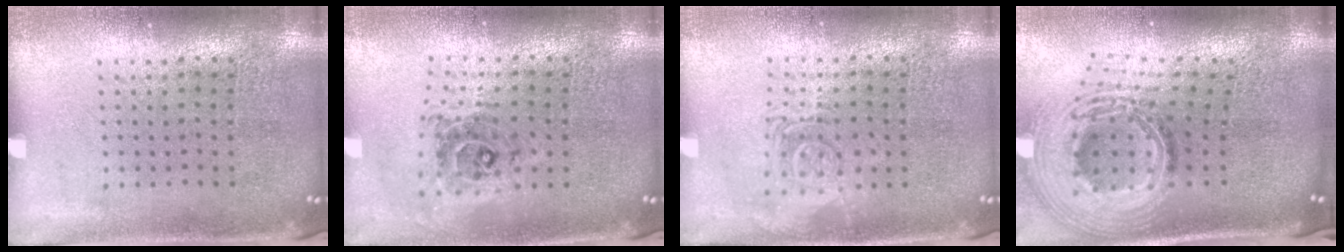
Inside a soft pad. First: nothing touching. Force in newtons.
{"total": 0.8, "press": 0.8, "slide": 0.2}
{"total": 1.6, "press": 1.6, "slide": 0.3}
{"total": 3.0, "press": 2.1, "slide": 2.1}